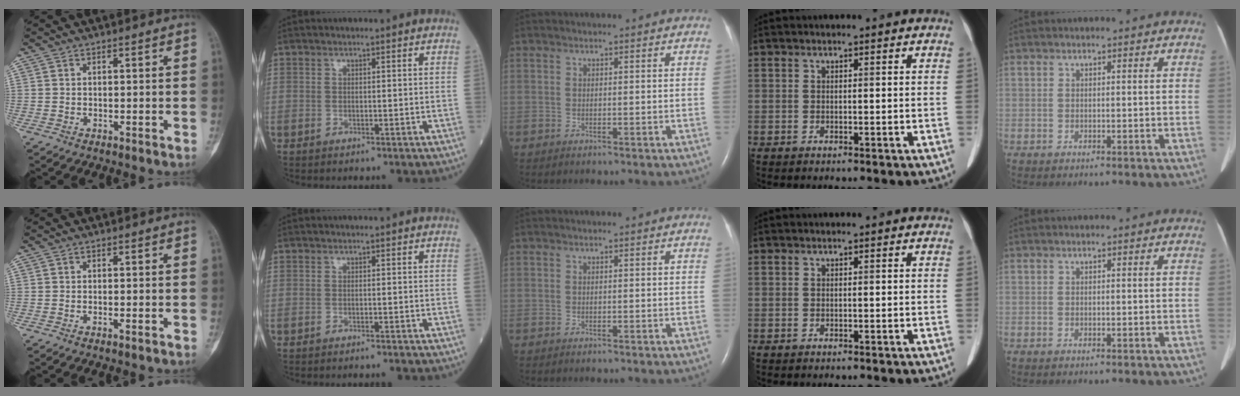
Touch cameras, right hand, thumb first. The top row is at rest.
{"thumb": {"total": 0.7, "force": [-0.4, 0.1, 0.6], "torque": [-0.014, 0.001, -0.006]}, "index": {"total": 1.4, "force": [-1.3, -0.2, 0.5], "torque": [-0.006, 0.000, -0.015]}}